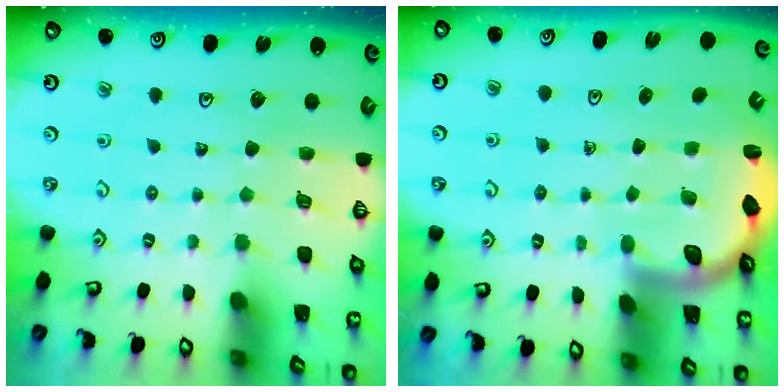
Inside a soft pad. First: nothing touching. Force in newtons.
{"total": 2.6, "press": 2.5, "slide": 0.6}